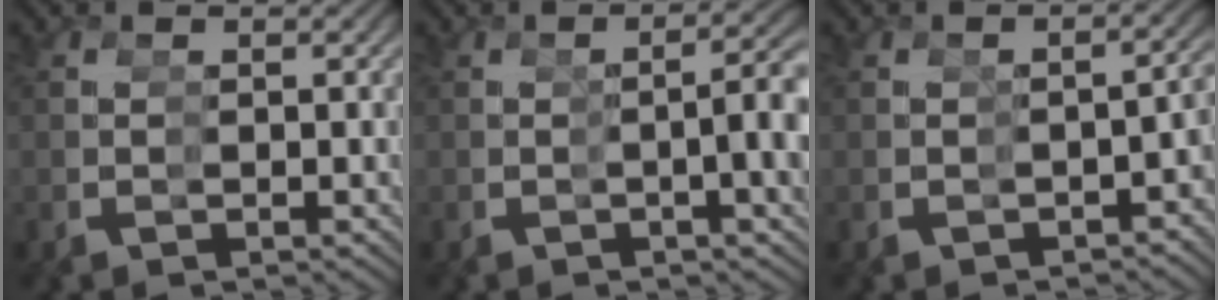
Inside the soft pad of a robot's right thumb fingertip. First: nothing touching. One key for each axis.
{"total": 5.6, "fx": -0.3, "fy": 1.3, "fz": 5.5, "tx": -0.065, "ty": 0.008, "tz": -0.006}
{"total": 2.2, "fx": -1.2, "fy": 0.9, "fz": 1.6, "tx": -0.022, "ty": 0.002, "tz": -0.012}